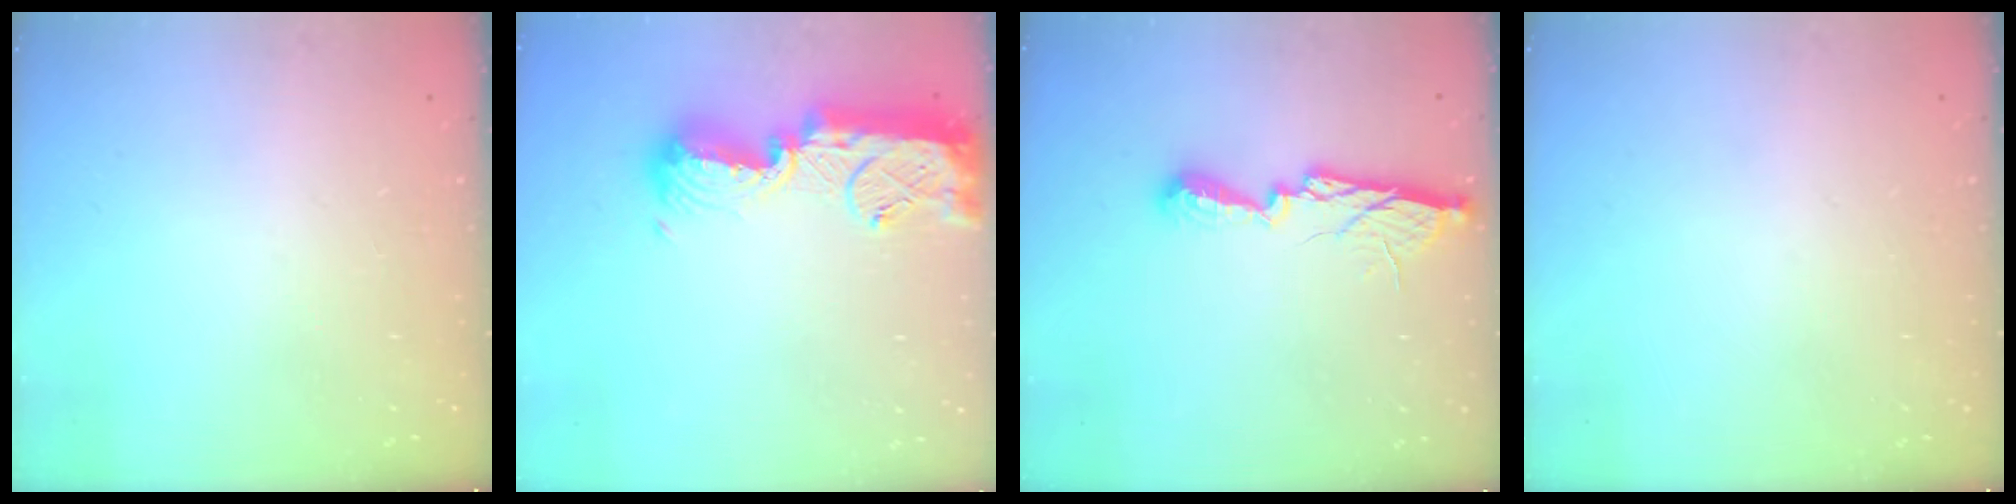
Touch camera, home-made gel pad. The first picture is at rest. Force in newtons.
{"total": 15.4, "press": 15.3, "slide": 1.4}
{"total": 11.0, "press": 11.0, "slide": 0.4}
{"total": 0.0}